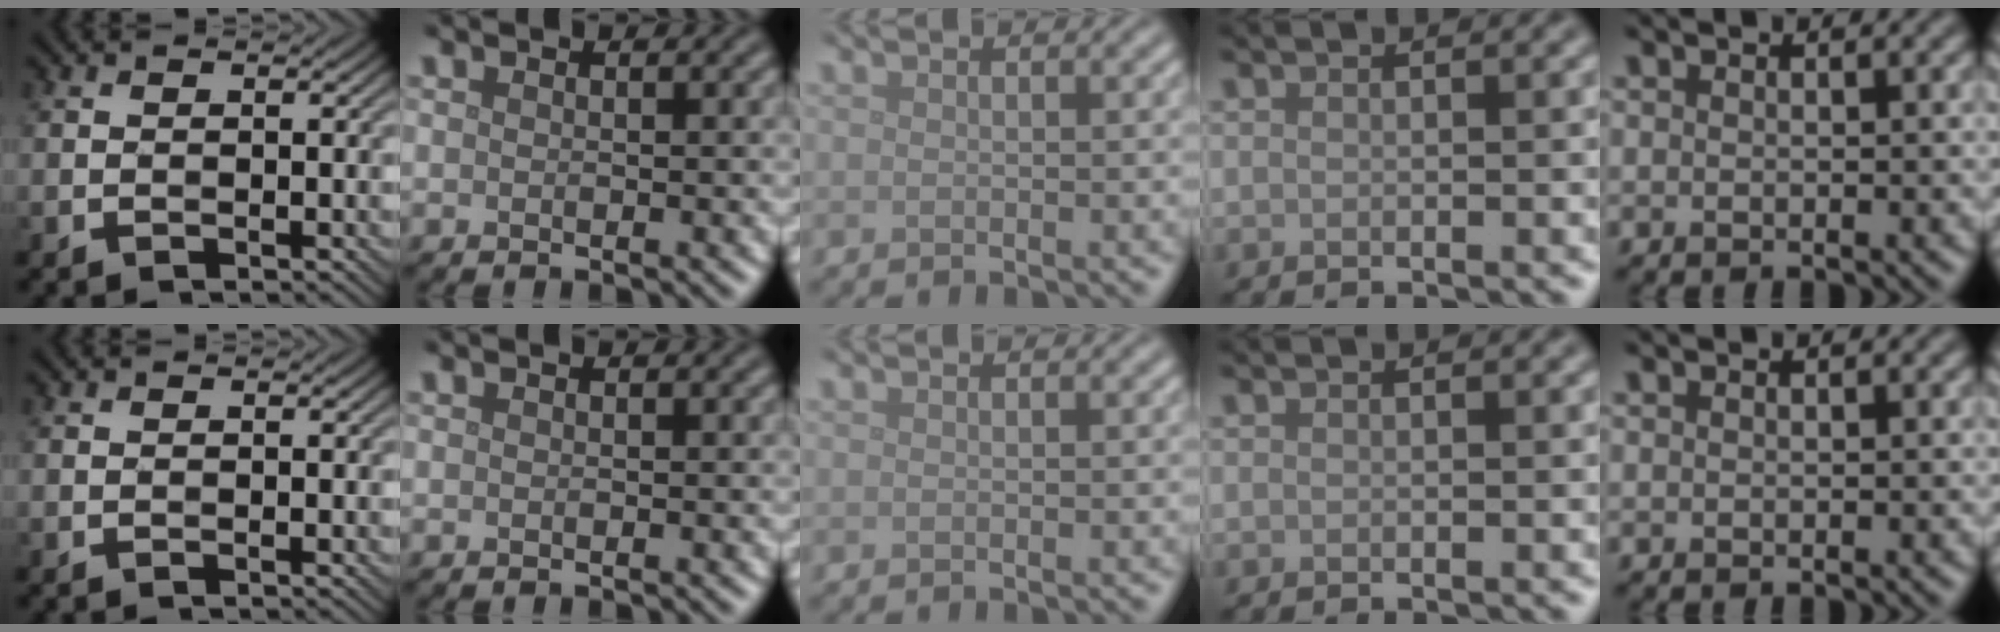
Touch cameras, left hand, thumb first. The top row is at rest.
{}